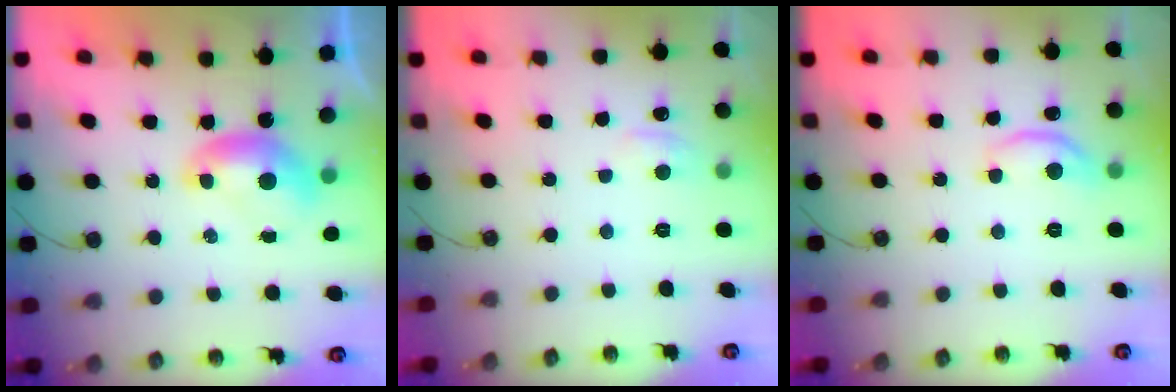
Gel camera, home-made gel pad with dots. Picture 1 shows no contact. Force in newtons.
{"total": 0.9, "press": 0.3, "slide": 0.8}
{"total": 5.7, "press": 5.7, "slide": 0.5}